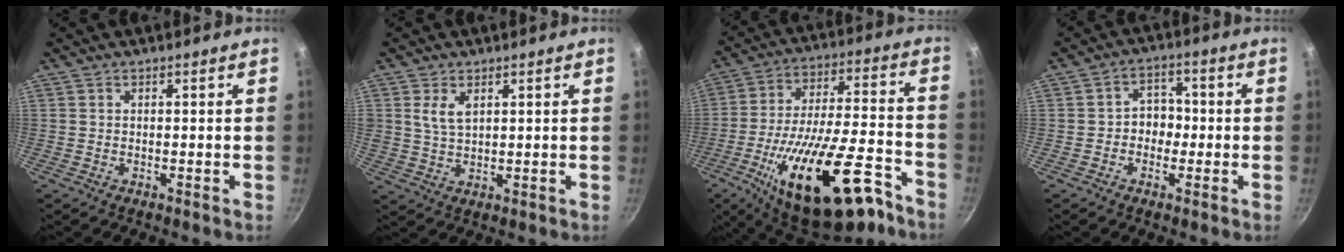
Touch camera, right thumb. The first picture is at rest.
{"total": 4.6, "force": [1.9, 2.5, 3.4], "torque": [-0.061, -0.010, 0.041]}
{"total": 26.6, "force": [-14.2, 9.9, 20.2], "torque": [-0.307, 0.058, -0.215]}
{"total": 5.2, "force": [-0.8, 4.3, 2.7], "torque": [0.000, 0.016, -0.018]}